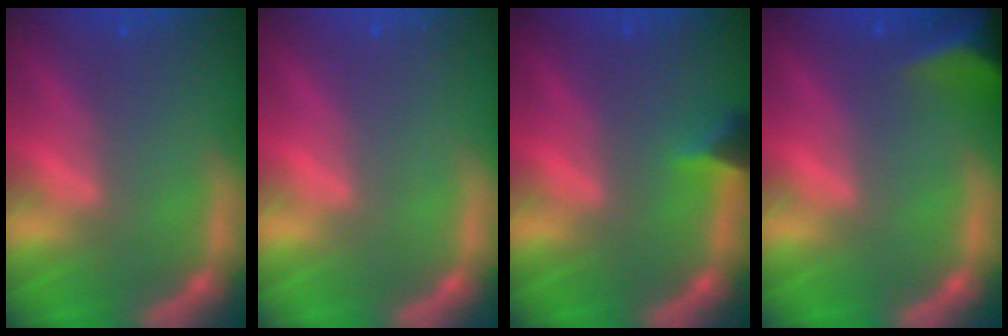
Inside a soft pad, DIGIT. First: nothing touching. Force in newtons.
{"total": 0.0}
{"total": 1.9}
{"total": 6.5}